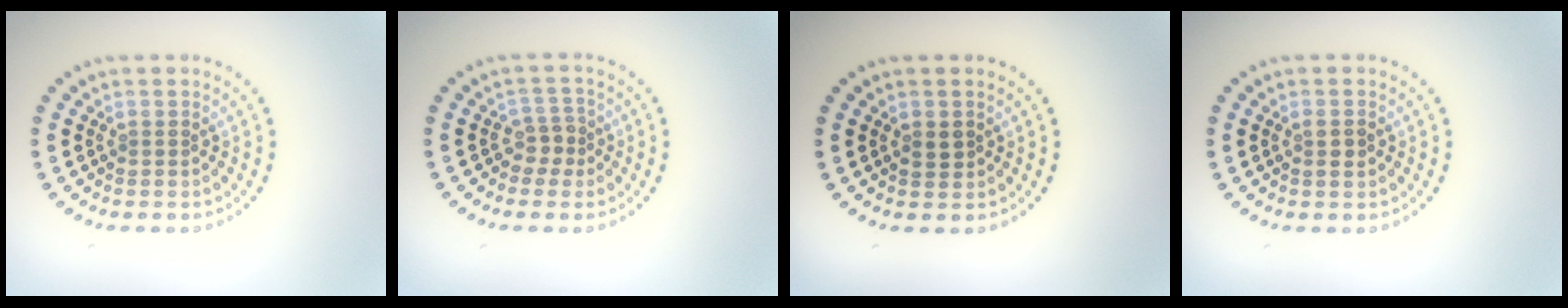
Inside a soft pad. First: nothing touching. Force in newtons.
{"total": 1.9, "press": 1.5, "slide": 1.2}
{"total": 1.2, "press": 1.2, "slide": 0.2}
{"total": 1.2, "press": 1.1, "slide": 0.4}